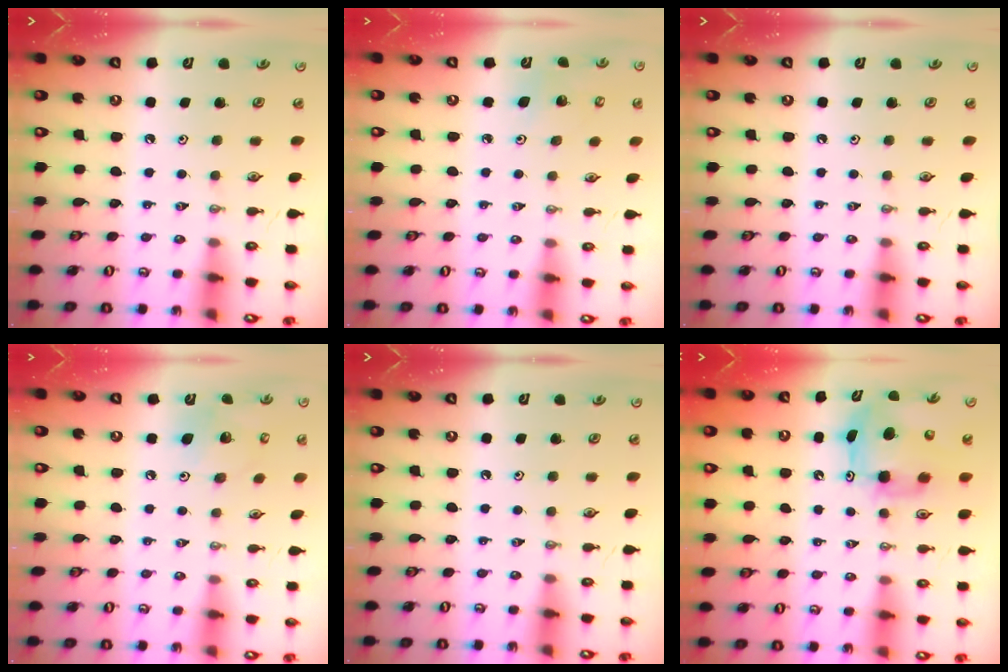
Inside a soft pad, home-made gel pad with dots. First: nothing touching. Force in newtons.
{"total": 5.6, "press": 5.6, "slide": 0.9}
{"total": 0.0}
{"total": 8.9, "press": 8.6, "slide": 2.3}
{"total": 0.0}
{"total": 9.1, "press": 9.1, "slide": 0.5}